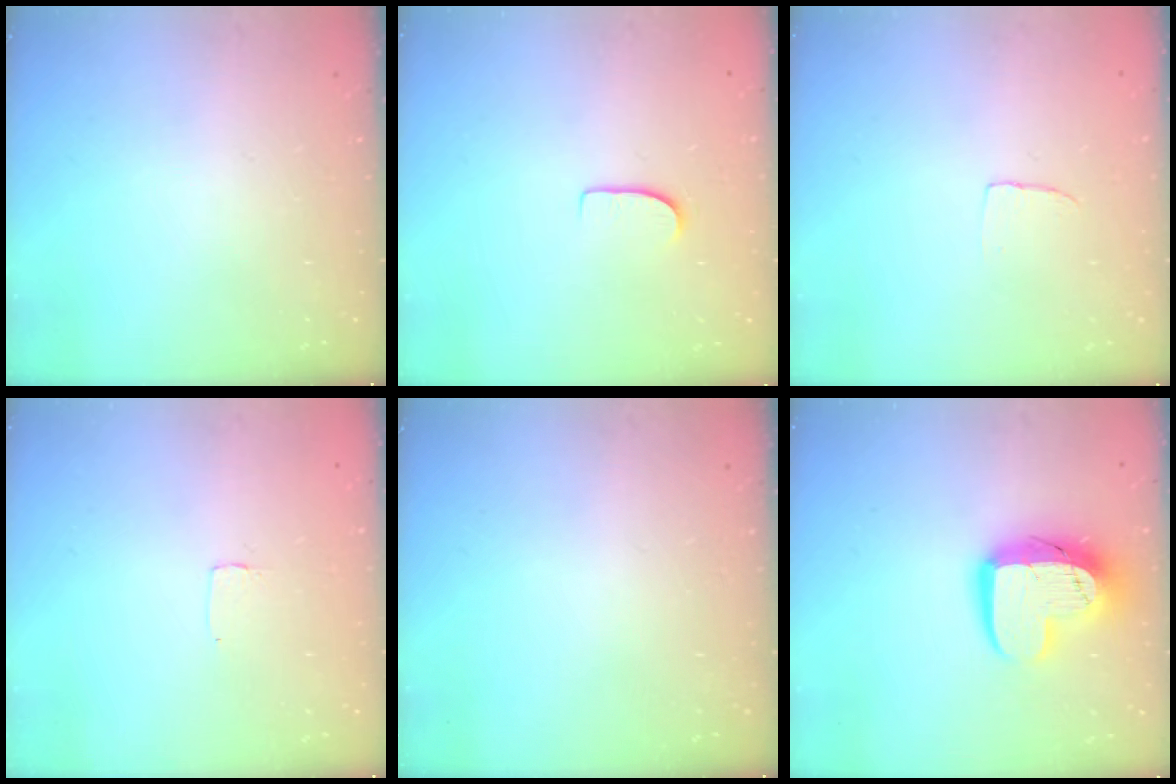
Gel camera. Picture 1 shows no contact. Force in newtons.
{"total": 6.1, "press": 6.1, "slide": 0.5}
{"total": 2.4, "press": 2.4, "slide": 0.1}
{"total": 2.6, "press": 2.6, "slide": 0.2}
{"total": 0.0}
{"total": 14.3, "press": 14.3, "slide": 1.2}